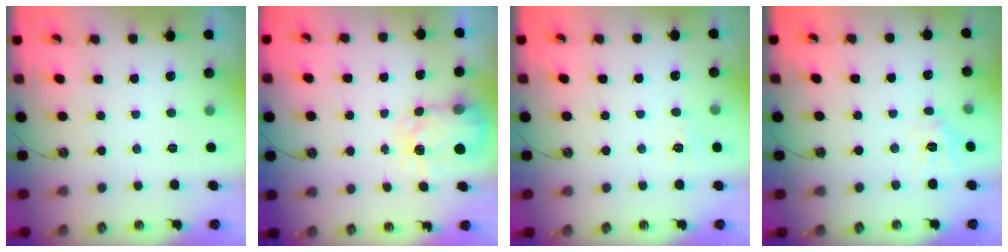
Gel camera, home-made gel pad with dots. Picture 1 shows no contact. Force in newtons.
{"total": 4.9, "press": 4.9, "slide": 0.4}
{"total": 5.9, "press": 5.9, "slide": 0.7}
{"total": 9.0, "press": 9.0, "slide": 0.5}